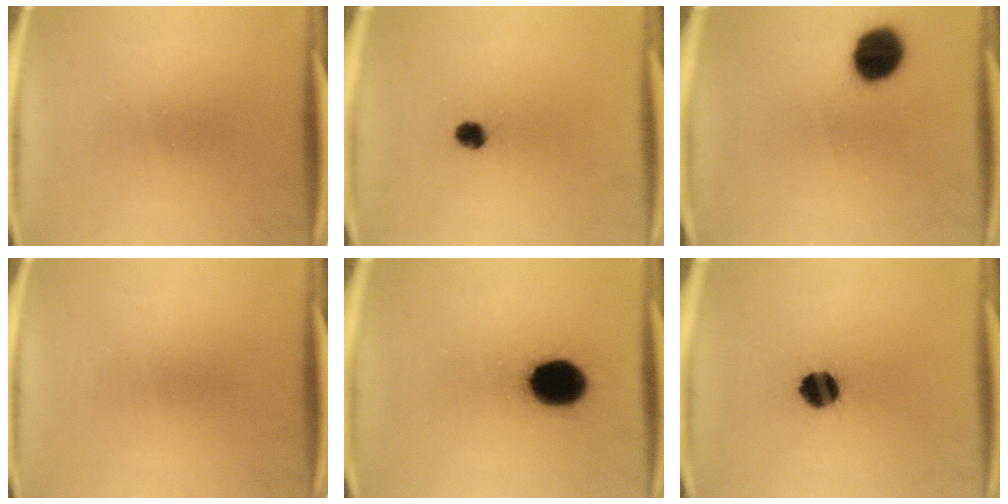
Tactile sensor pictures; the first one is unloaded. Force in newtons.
{"total": 3.2}
{"total": 10.9}
{"total": 0.0}
{"total": 15.1}
{"total": 8.2}